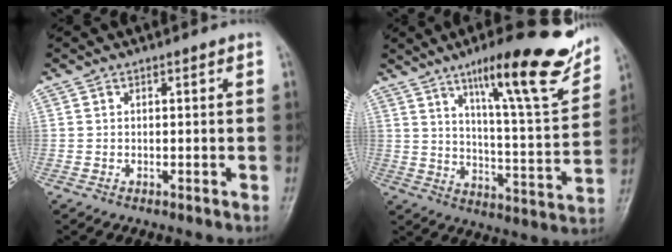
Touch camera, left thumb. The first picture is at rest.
{"total": 20.3, "force": [13.1, 3.7, 15.1], "torque": [-0.184, -0.064, 0.199]}